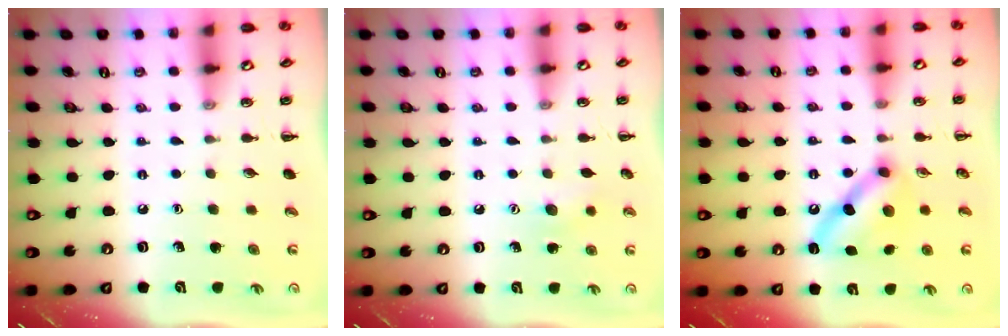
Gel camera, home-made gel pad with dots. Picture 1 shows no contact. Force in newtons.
{"total": 7.2, "press": 7.1, "slide": 1.6}
{"total": 10.7, "press": 10.7, "slide": 0.9}